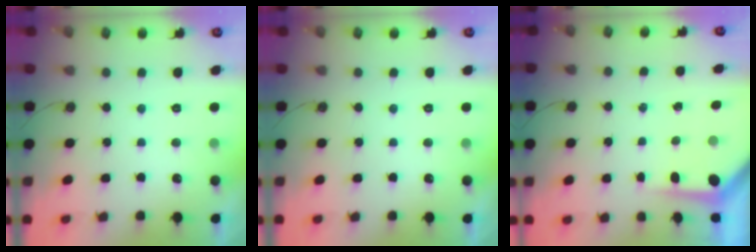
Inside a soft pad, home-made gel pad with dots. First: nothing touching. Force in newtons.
{"total": 0.0}
{"total": 3.5, "press": 3.5, "slide": 0.3}